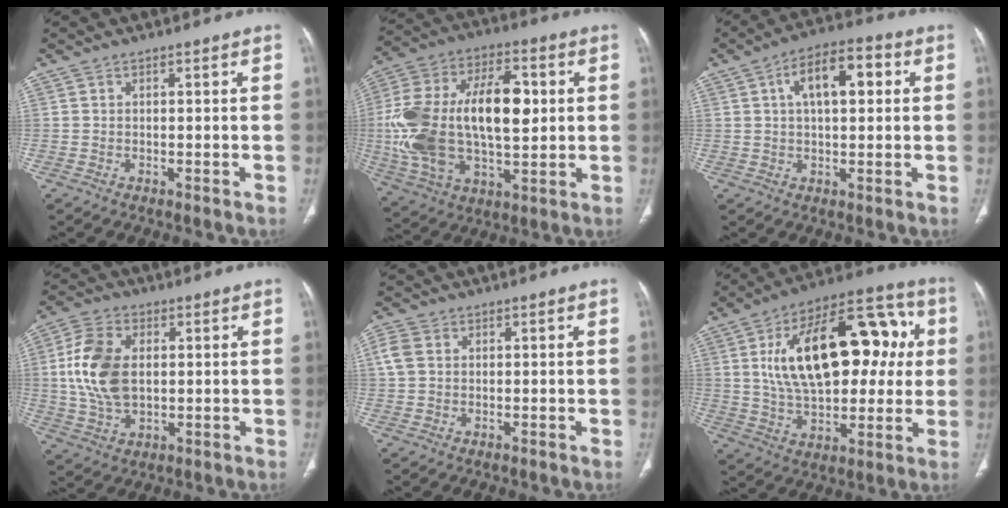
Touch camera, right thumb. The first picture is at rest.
{"total": 26.0, "force": [1.8, 13.9, 22.0], "torque": [-0.422, 0.007, 0.034]}
{"total": 10.2, "force": [2.6, 4.9, 8.5], "torque": [-0.123, 0.020, 0.033]}
{"total": 12.8, "force": [1.4, 8.0, 9.9], "torque": [-0.196, 0.002, 0.029]}
{"total": 3.6, "force": [0.8, 2.9, 2.1], "torque": [-0.050, 0.009, 0.012]}
{"total": 27.3, "force": [4.9, 14.5, 22.7], "torque": [-0.331, 0.025, 0.078]}